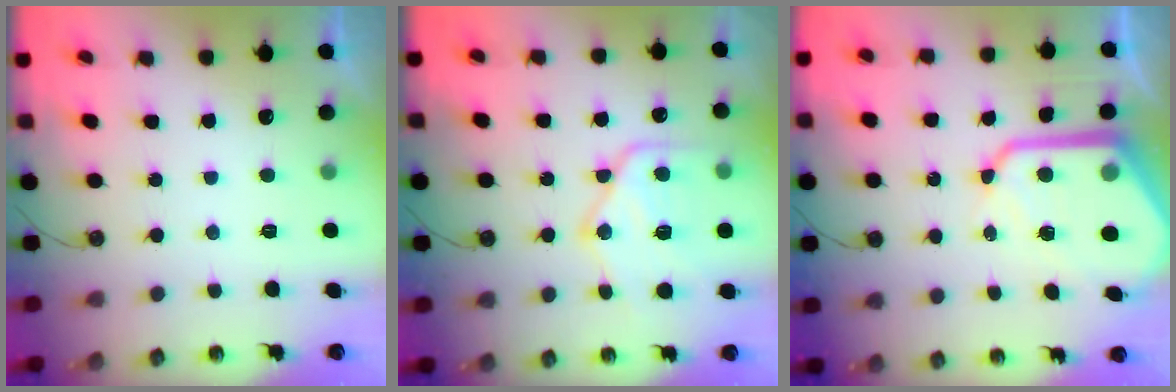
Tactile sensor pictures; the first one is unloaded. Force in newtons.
{"total": 17.2, "press": 17.1, "slide": 1.9}
{"total": 17.6, "press": 17.5, "slide": 1.7}